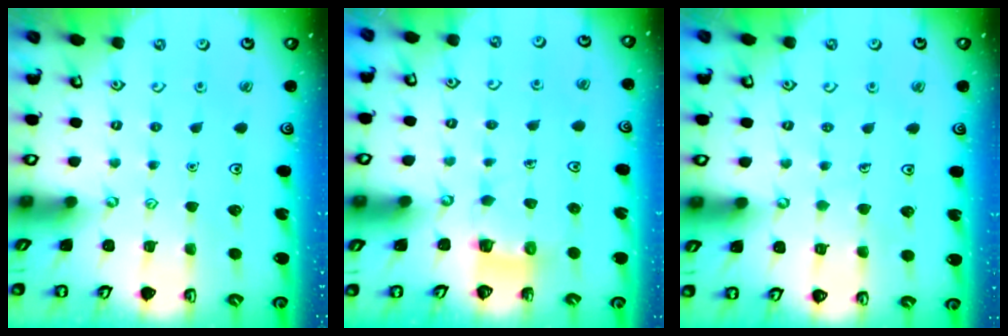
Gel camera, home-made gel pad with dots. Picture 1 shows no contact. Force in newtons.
{"total": 3.1, "press": 3.1, "slide": 0.2}
{"total": 3.3, "press": 3.3, "slide": 0.2}